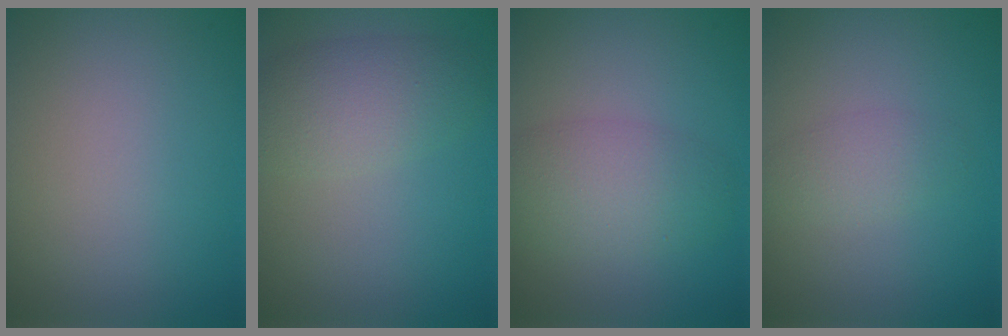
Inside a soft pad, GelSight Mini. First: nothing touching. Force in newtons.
{"total": 4.1, "press": 4.1, "slide": 0.1}
{"total": 4.2, "press": 4.2, "slide": 0.1}
{"total": 1.8, "press": 1.8, "slide": 0.1}